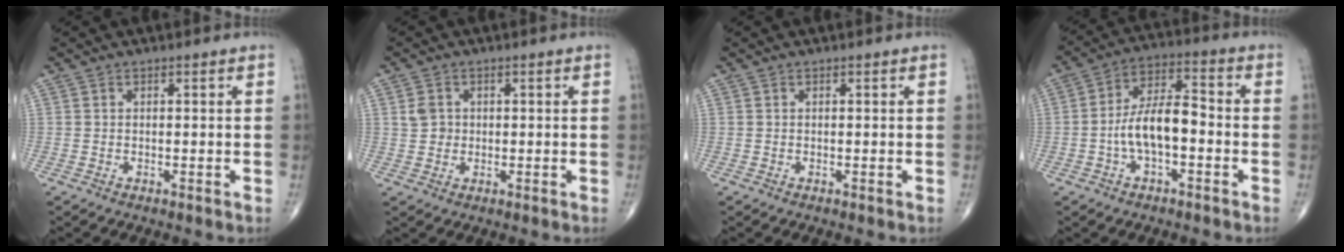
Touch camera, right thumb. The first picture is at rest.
{"total": 2.9, "force": [0.5, 2.5, 1.3], "torque": [-0.011, 0.003, 0.012]}
{"total": 0.0}
{"total": 10.1, "force": [-2.3, 4.6, 8.6], "torque": [-0.158, 0.041, -0.049]}